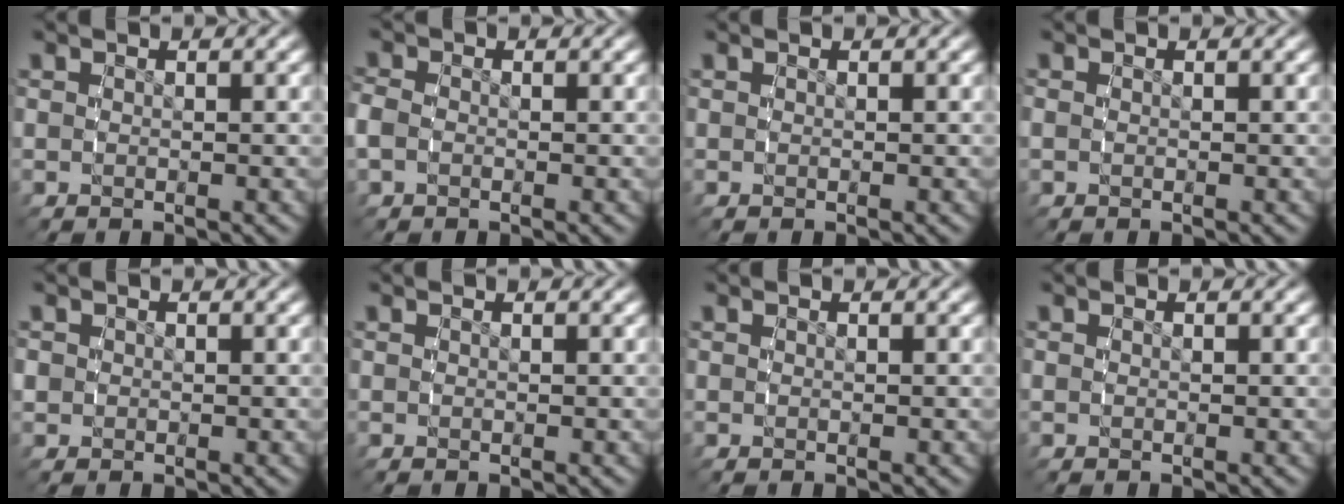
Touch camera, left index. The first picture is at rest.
{"total": 1.7, "force": [-0.4, 1.4, 0.8], "torque": [-0.030, -0.002, -0.008]}
{"total": 0.0}
{"total": 0.7, "force": [-0.1, 0.5, 0.3], "torque": [-0.014, 0.000, -0.004]}
{"total": 1.5, "force": [0.0, 1.4, 0.4], "torque": [-0.017, 0.001, 0.000]}
{"total": 0.0}
{"total": 0.0}
{"total": 0.0}